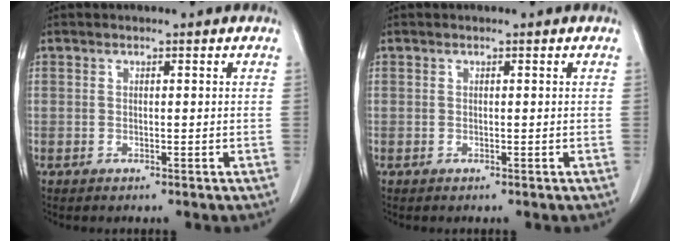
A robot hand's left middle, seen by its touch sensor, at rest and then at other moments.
{"total": 0.0}